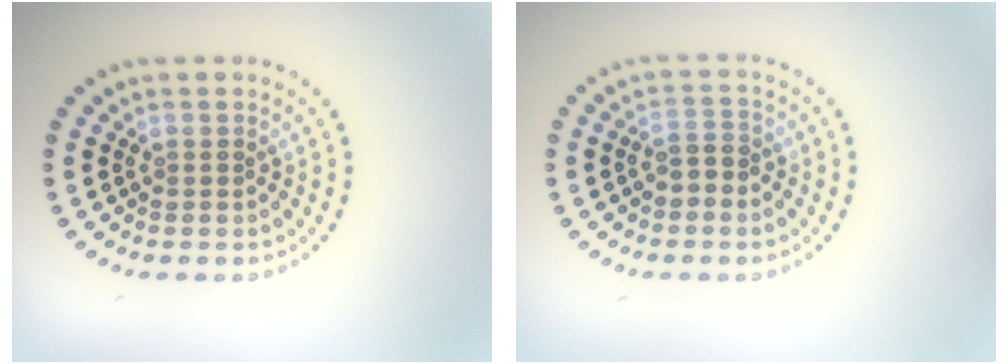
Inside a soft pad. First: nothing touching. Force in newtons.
{"total": 1.9, "press": 1.8, "slide": 0.6}